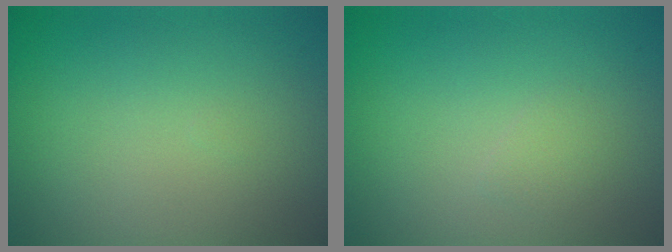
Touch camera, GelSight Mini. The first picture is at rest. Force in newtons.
{"total": 0.8, "press": 0.8, "slide": 0.1}